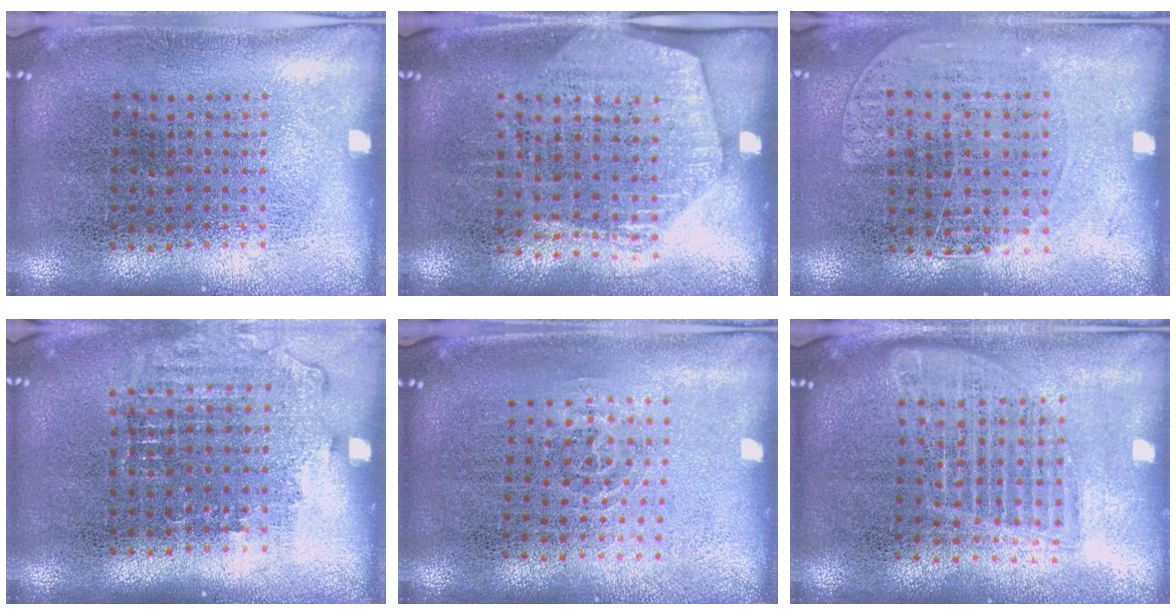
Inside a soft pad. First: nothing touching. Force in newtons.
{"total": 1.6, "press": 1.4, "slide": 0.8}
{"total": 1.1, "press": 0.9, "slide": 0.5}
{"total": 1.6, "press": 1.4, "slide": 0.6}
{"total": 0.9, "press": 0.5, "slide": 0.8}
{"total": 1.7, "press": 1.4, "slide": 0.9}